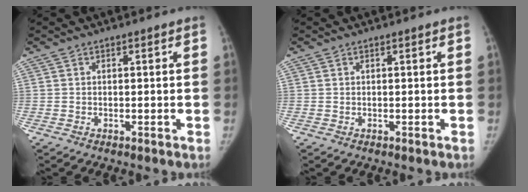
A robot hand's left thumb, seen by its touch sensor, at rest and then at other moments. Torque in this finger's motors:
{"motor_torque": [0.00, 0.03, 0.20, -0.22, 0.02]}